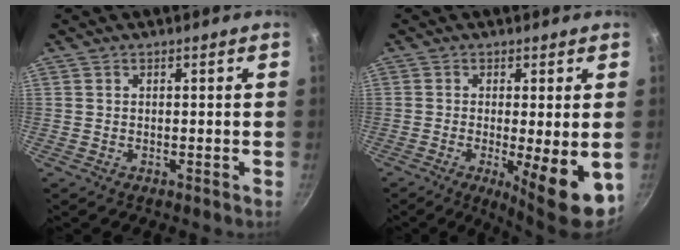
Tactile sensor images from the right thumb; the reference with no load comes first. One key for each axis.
{"total": 10.5, "fx": -2.5, "fy": 2.1, "fz": 10.0, "tx": -0.138, "ty": -0.013, "tz": -0.027}